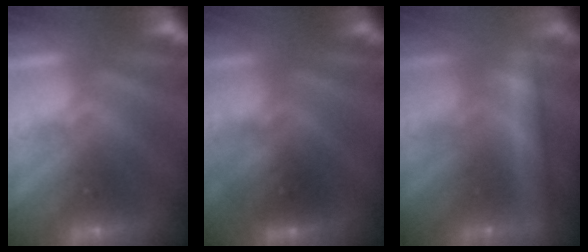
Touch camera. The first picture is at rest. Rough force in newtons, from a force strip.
{"total": 2.7}
{"total": 2.4}